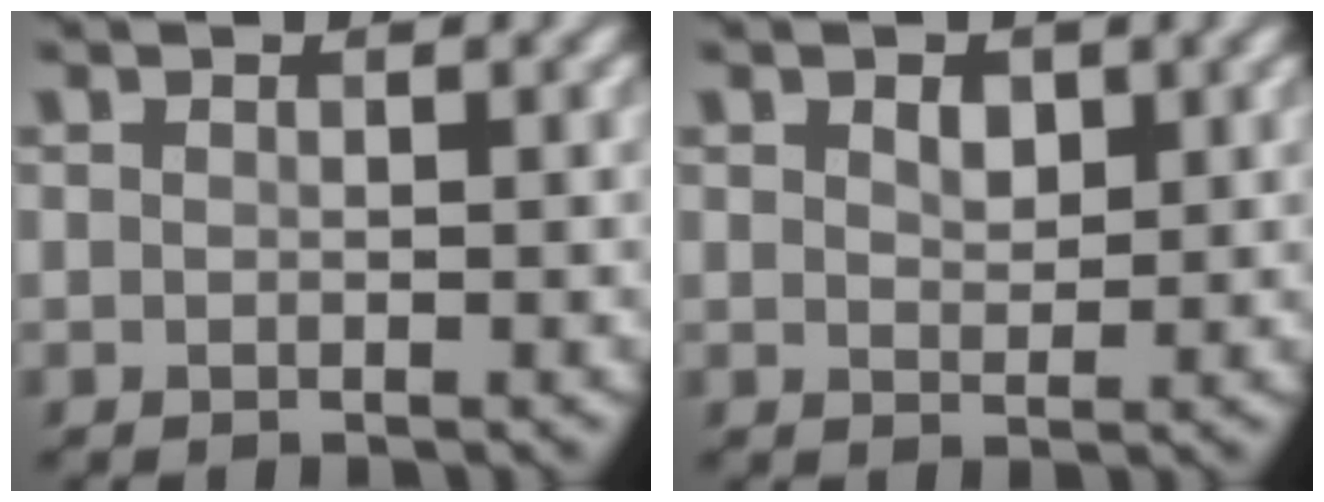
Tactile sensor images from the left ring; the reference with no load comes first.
{"total": 1.6, "force": [0.8, 1.0, 1.0], "torque": [-0.017, 0.000, 0.016]}